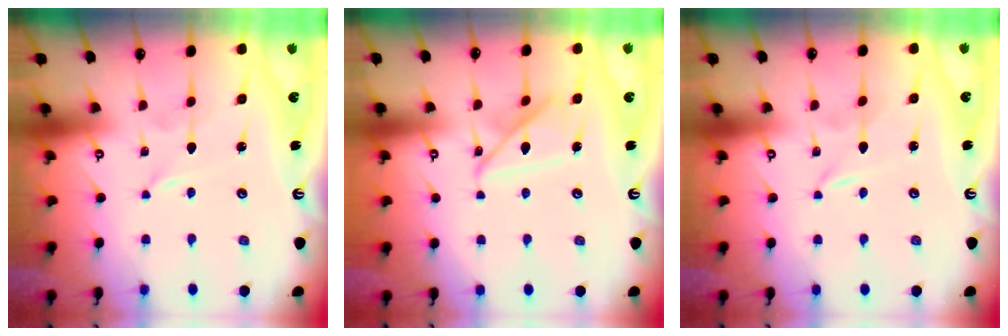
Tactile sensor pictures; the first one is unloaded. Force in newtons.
{"total": 12.2, "press": 12.2, "slide": 1.2}
{"total": 0.0}